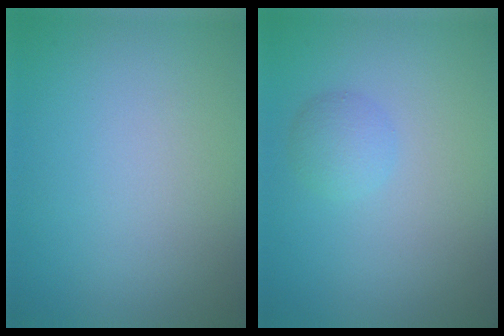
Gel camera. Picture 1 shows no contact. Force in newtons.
{"total": 1.7, "press": 1.7, "slide": 0.1}